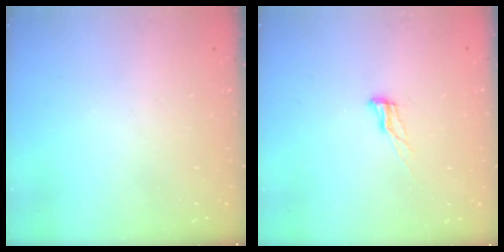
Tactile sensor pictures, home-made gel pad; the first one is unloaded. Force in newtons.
{"total": 6.9, "press": 6.9, "slide": 0.9}